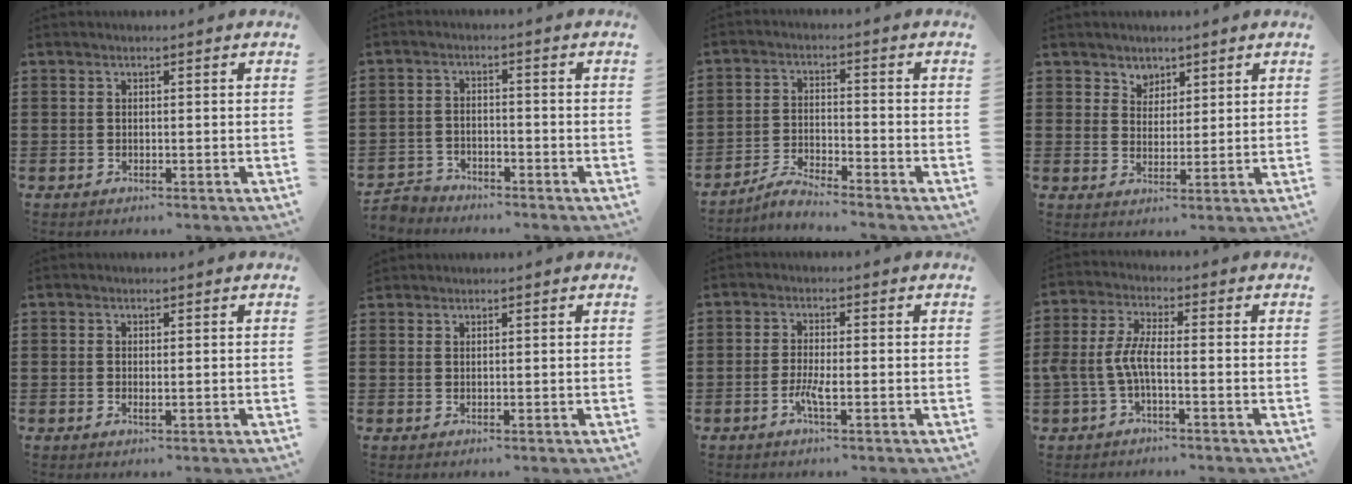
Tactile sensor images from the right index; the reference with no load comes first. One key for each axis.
{"total": 2.8, "fx": -2.7, "fy": 0.8, "fz": -0.1, "tx": -0.005, "ty": 0.005, "tz": -0.059}
{"total": 3.8, "fx": -3.7, "fy": 0.0, "fz": 0.8, "tx": -0.023, "ty": 0.005, "tz": -0.077}
{"total": 3.5, "fx": 2.5, "fy": 2.4, "fz": -0.2, "tx": -0.012, "ty": 0.011, "tz": 0.048}
{"total": 0.5, "fx": 0.1, "fy": 0.1, "fz": 0.5, "tx": -0.011, "ty": -0.001, "tz": 0.002}
{"total": 0.8, "fx": 0.7, "fy": 0.2, "fz": -0.3, "tx": 0.003, "ty": 0.000, "tz": 0.015}
{"total": 3.2, "fx": -1.3, "fy": 0.5, "fz": 2.9, "tx": -0.063, "ty": -0.005, "tz": -0.027}
{"total": 4.8, "fx": -1.5, "fy": 1.3, "fz": 4.4, "tx": -0.115, "ty": -0.012, "tz": -0.038}